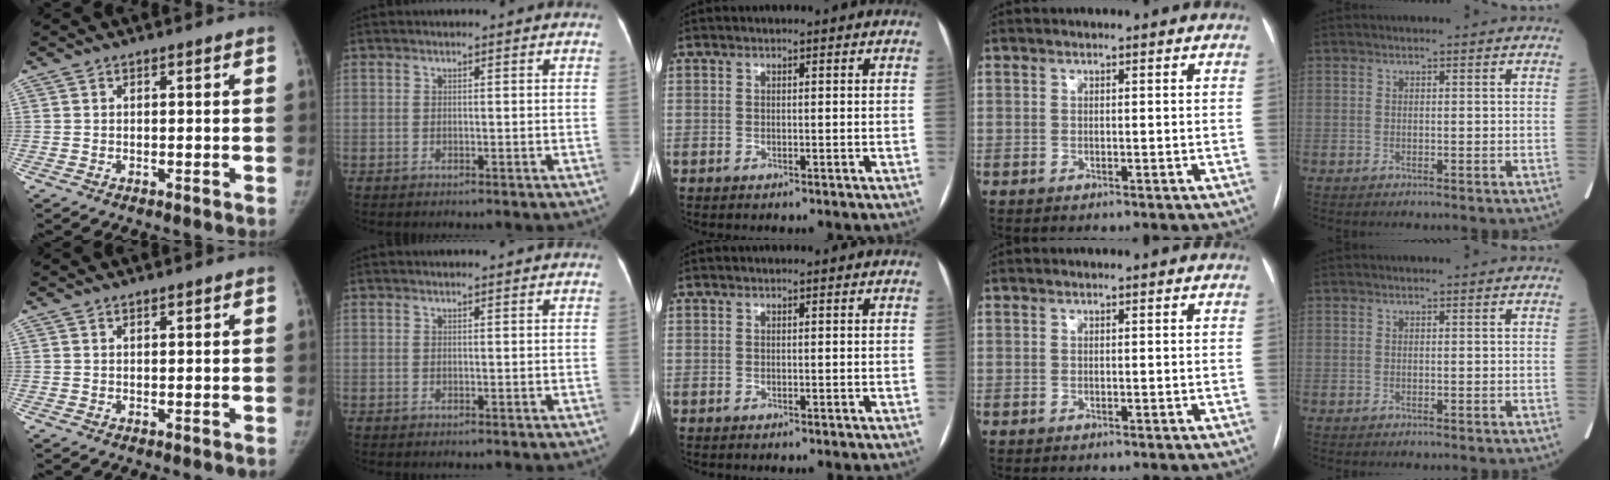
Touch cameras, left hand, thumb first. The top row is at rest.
{"thumb": {"total": 0.7, "force": [0.6, 0.2, 0.3], "torque": [-0.005, -0.003, 0.010]}, "index": {"total": 1.9, "force": [1.8, 0.1, 0.6], "torque": [-0.010, 0.012, 0.023]}}